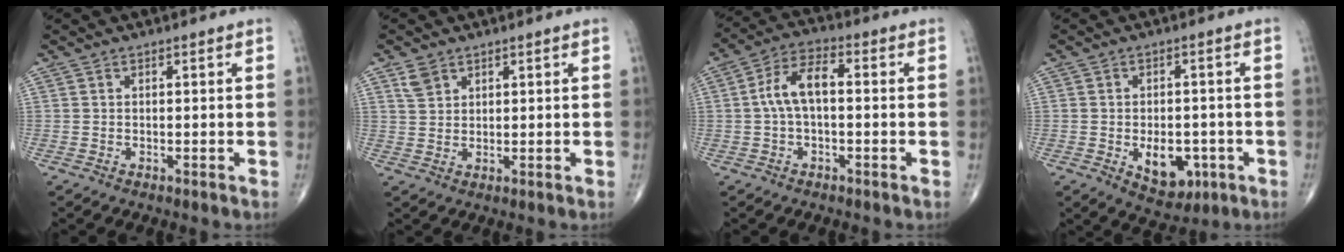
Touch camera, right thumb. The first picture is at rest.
{"total": 3.1, "force": [1.9, 2.1, 1.2], "torque": [-0.014, -0.006, 0.041]}
{"total": 7.7, "force": [0.0, 3.9, 6.7], "torque": [-0.130, 0.029, -0.009]}
{"total": 8.3, "force": [-2.5, 5.2, 6.0], "torque": [-0.058, 0.007, -0.023]}